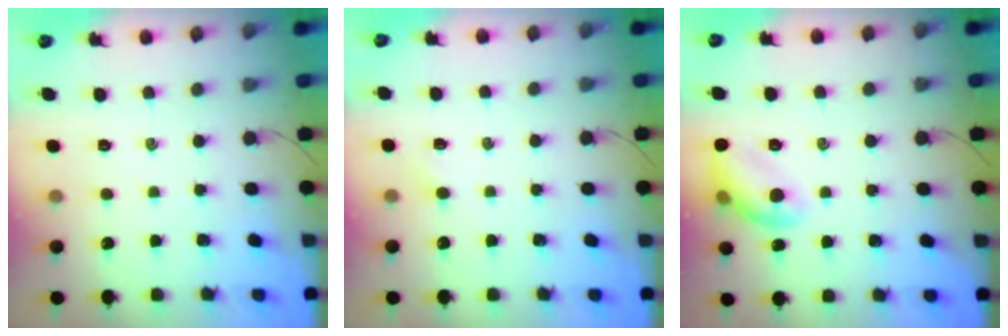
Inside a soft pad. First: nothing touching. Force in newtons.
{"total": 1.3, "press": 1.2, "slide": 0.5}
{"total": 10.3, "press": 10.3, "slide": 0.1}